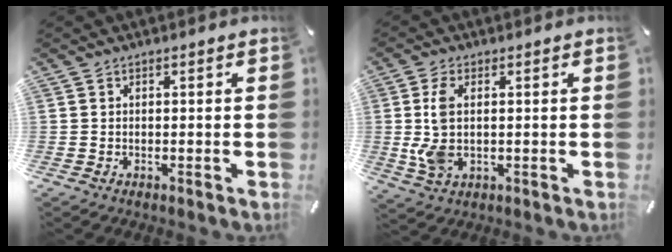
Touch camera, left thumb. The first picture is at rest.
{"total": 7.6, "force": [0.2, 4.1, 6.4], "torque": [-0.151, 0.001, 0.000]}